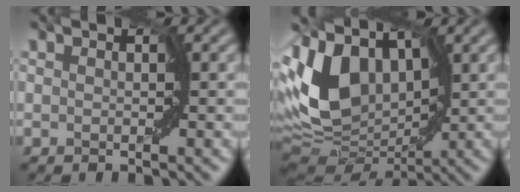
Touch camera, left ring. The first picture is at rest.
{"total": 11.5, "force": [2.8, 7.5, 8.3], "torque": [-0.193, 0.008, 0.042]}